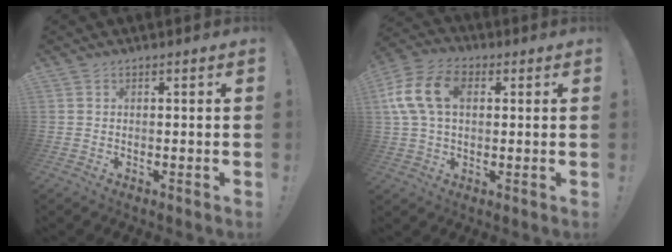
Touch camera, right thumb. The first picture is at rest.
{"total": 14.7, "force": [2.9, 9.8, 10.5], "torque": [-0.222, 0.013, 0.055]}